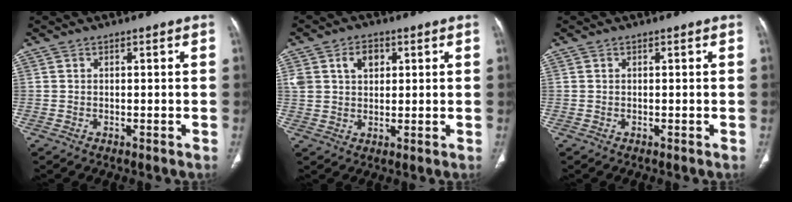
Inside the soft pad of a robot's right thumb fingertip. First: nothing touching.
{"total": 6.2, "force": [2.4, 4.4, 3.7], "torque": [-0.047, -0.002, 0.044]}
{"total": 0.0}